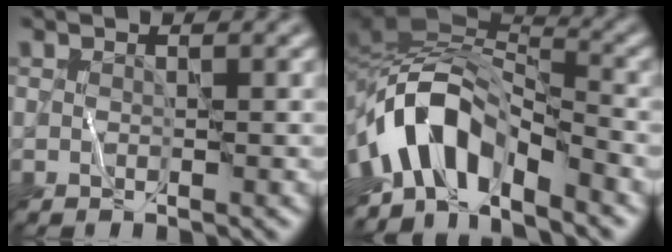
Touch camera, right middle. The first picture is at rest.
{"total": 9.8, "force": [-4.6, 5.0, 7.1], "torque": [-0.114, 0.013, -0.090]}